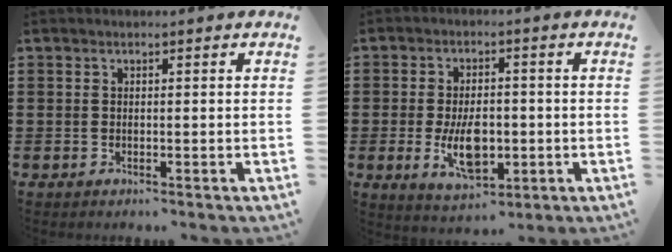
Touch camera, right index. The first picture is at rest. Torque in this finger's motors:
{"motor_torque": [2.14, 0.00, 1.04, 0.21]}